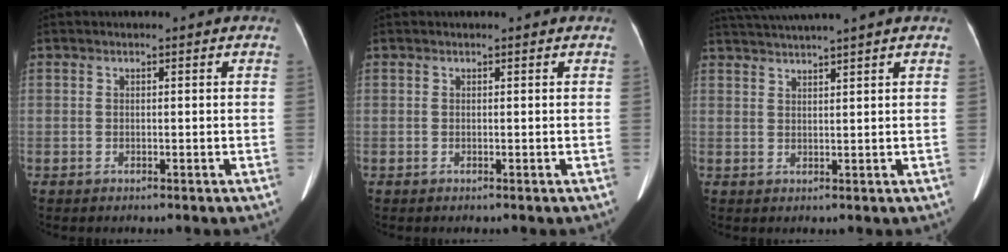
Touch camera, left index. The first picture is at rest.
{"total": 0.0}
{"total": 6.5, "force": [5.7, -1.8, 2.4], "torque": [-0.040, 0.021, 0.092]}